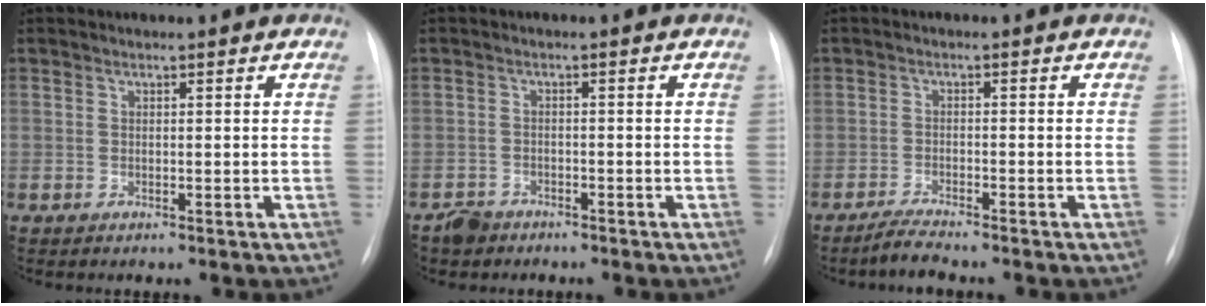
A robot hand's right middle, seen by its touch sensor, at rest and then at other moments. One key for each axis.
{"total": 2.5, "fx": -2.0, "fy": 1.5, "fz": 0.0, "tx": -0.010, "ty": 0.004, "tz": -0.035}
{"total": 2.8, "fx": -2.6, "fy": -0.4, "fz": 0.9, "tx": -0.027, "ty": -0.012, "tz": -0.052}